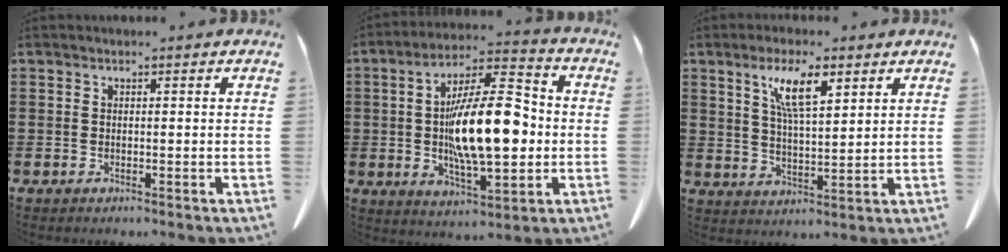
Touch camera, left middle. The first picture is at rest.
{"total": 16.1, "force": [-0.6, 6.3, 14.8], "torque": [-0.261, 0.001, -0.010]}
{"total": 7.7, "force": [4.4, 2.1, 6.0], "torque": [-0.120, 0.002, 0.074]}